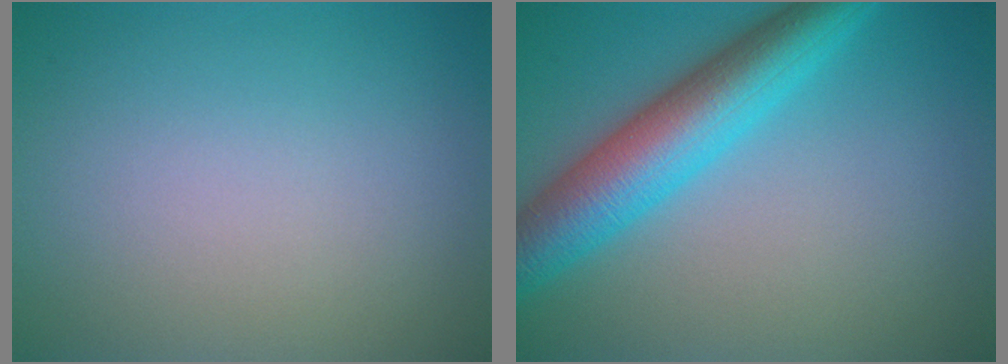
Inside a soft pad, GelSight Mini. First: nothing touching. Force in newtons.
{"total": 7.4, "press": 7.4, "slide": 0.1}